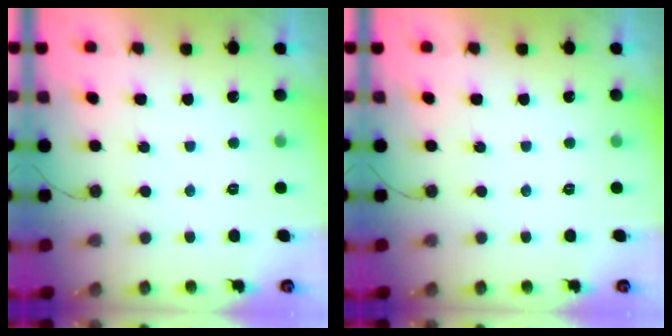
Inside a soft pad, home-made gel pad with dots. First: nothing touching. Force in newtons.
{"total": 0.0}